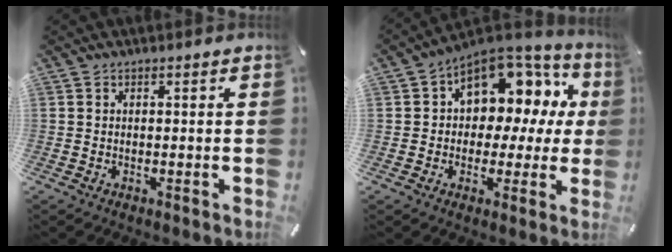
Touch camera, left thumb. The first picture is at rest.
{"total": 12.3, "force": [5.2, 8.5, 7.1], "torque": [-0.106, -0.044, 0.094]}